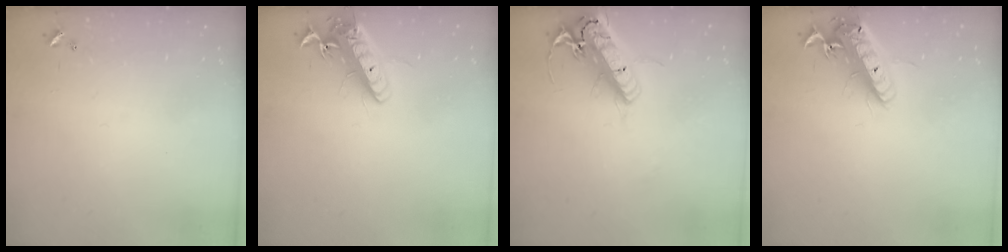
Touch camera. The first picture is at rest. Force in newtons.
{"total": 14.5, "press": 14.2, "slide": 2.8}
{"total": 20.0, "press": 19.6, "slide": 4.1}
{"total": 16.1, "press": 15.8, "slide": 3.2}